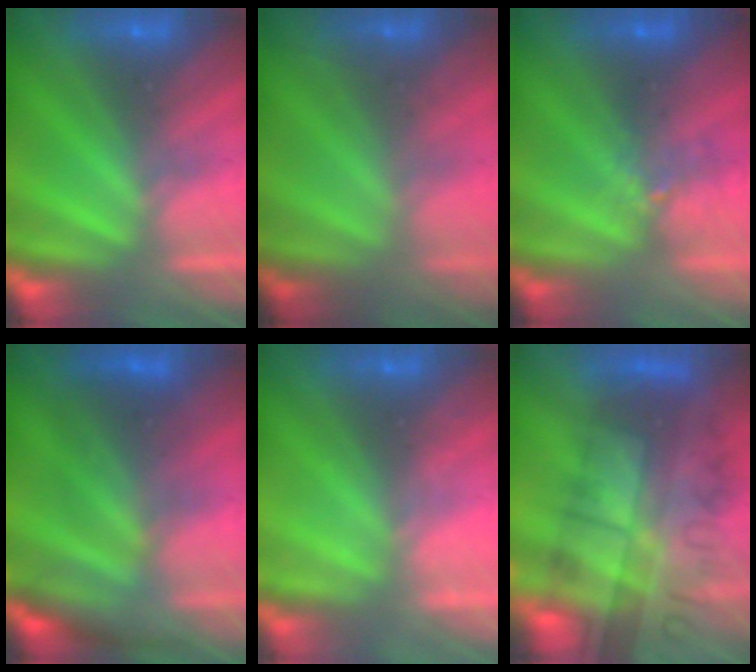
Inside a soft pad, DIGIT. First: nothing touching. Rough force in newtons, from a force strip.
{"total": 1.8}
{"total": 2.1}
{"total": 2.5}
{"total": 2.2}
{"total": 10.1}